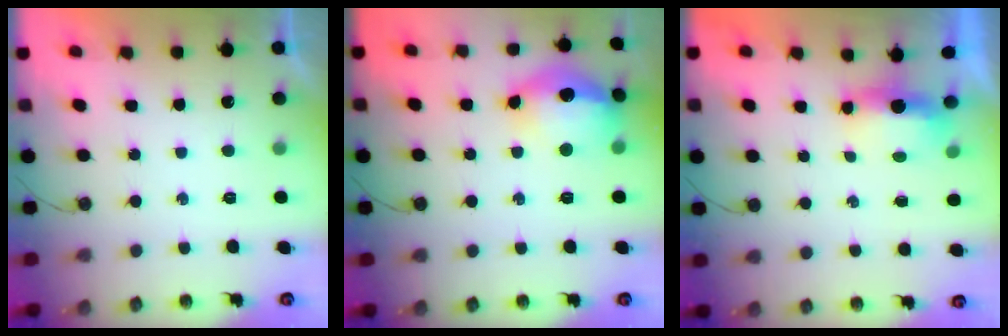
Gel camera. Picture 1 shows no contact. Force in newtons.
{"total": 16.8, "press": 16.7, "slide": 1.4}
{"total": 5.1, "press": 4.9, "slide": 1.3}